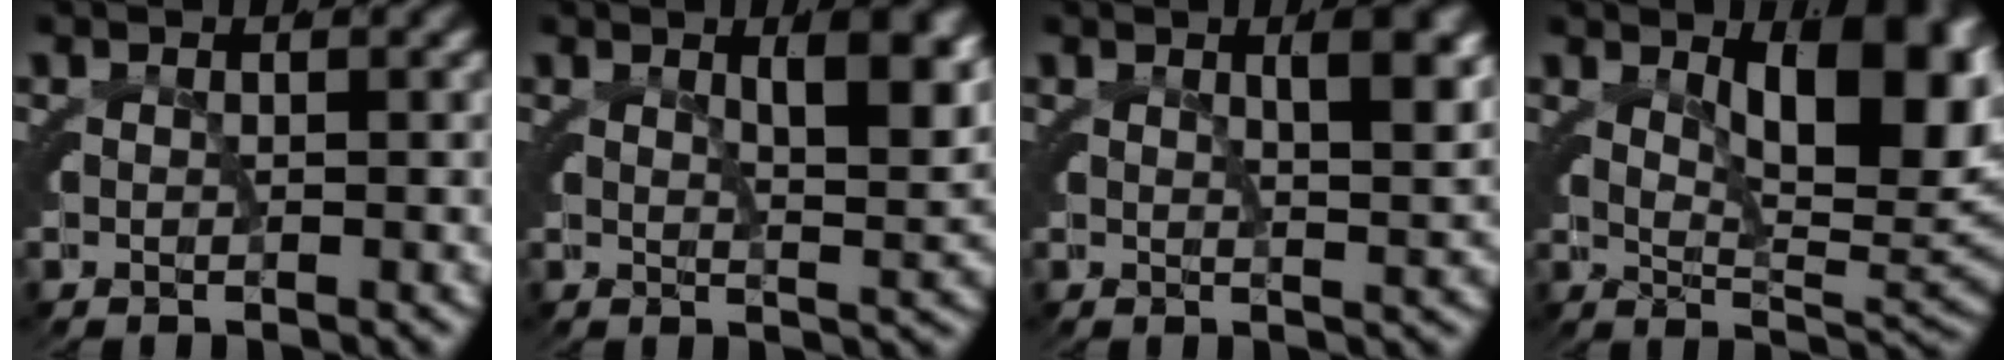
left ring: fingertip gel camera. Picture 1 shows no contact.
{"total": 3.4, "force": [1.4, -0.6, 3.0], "torque": [-0.024, 0.004, 0.024]}
{"total": 2.6, "force": [1.1, -1.1, 2.1], "torque": [-0.016, 0.006, 0.021]}
{"total": 9.0, "force": [2.9, 3.4, 7.8], "torque": [-0.087, 0.014, 0.043]}